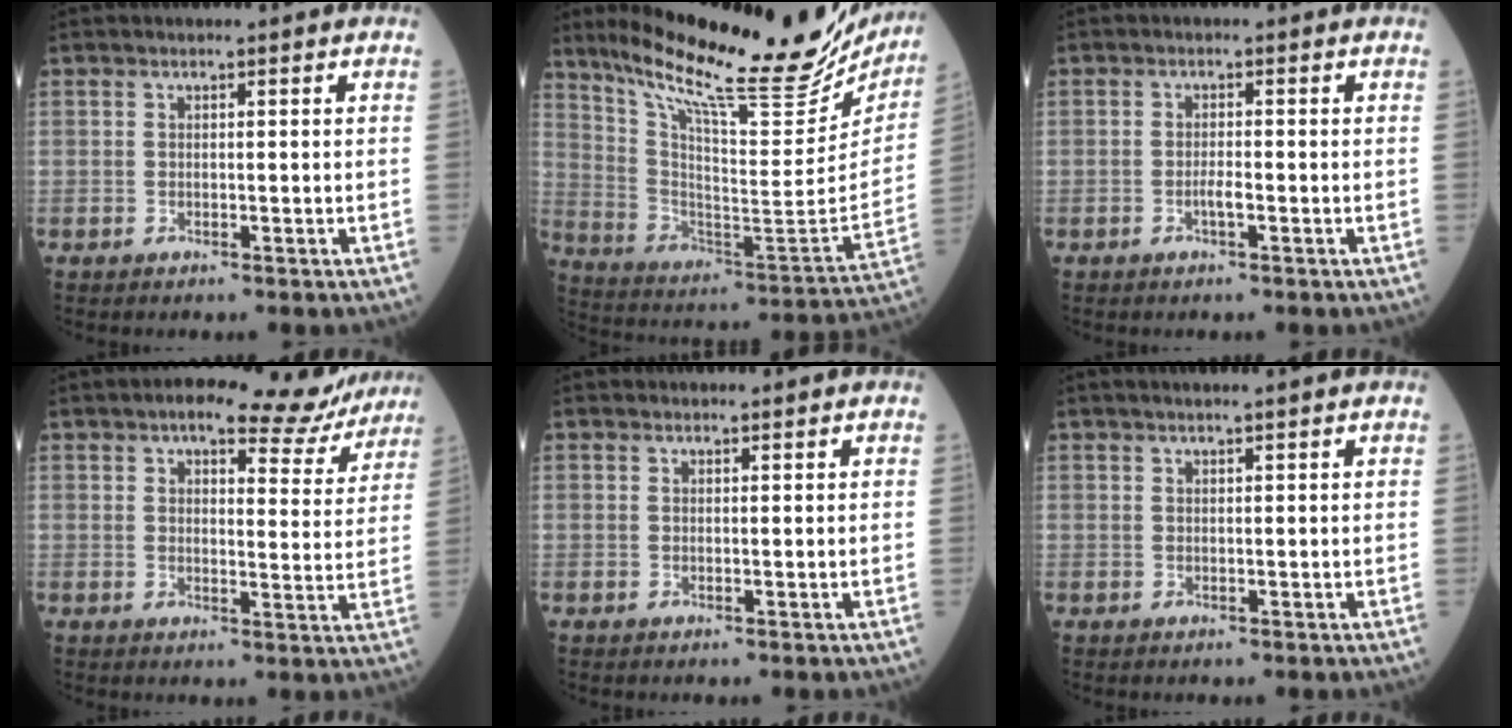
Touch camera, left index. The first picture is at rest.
{"total": 29.0, "force": [24.2, 5.1, 15.1], "torque": [-0.251, -0.059, 0.347]}
{"total": 1.4, "force": [-0.7, 0.1, 1.2], "torque": [-0.025, -0.001, -0.014]}
{"total": 10.7, "force": [8.7, 3.8, 4.9], "torque": [-0.052, 0.002, 0.092]}
{"total": 0.8, "force": [0.8, 0.1, 0.0], "torque": [-0.008, 0.000, 0.013]}
{"total": 3.6, "force": [3.1, -0.4, 1.7], "torque": [-0.020, 0.018, 0.042]}